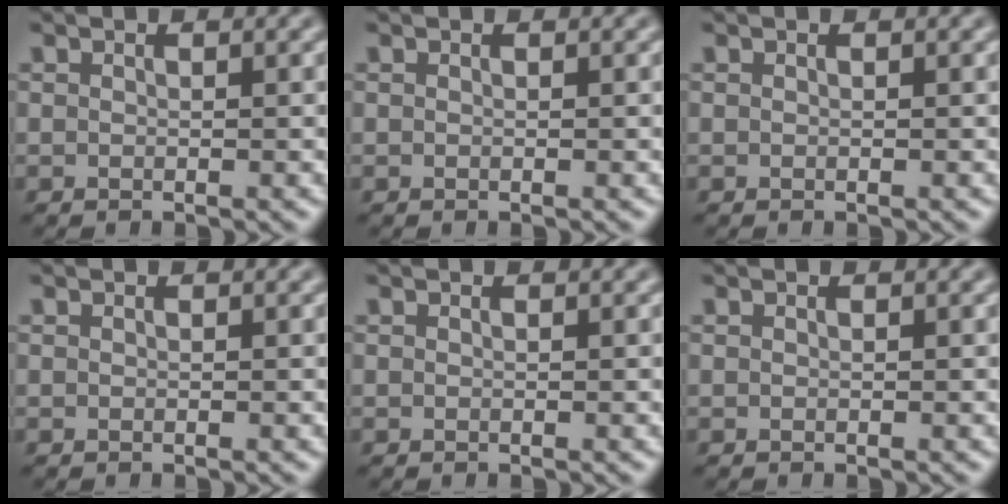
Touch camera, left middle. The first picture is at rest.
{"total": 0.0}
{"total": 0.0}
{"total": 0.0}
{"total": 0.0}
{"total": 0.0}